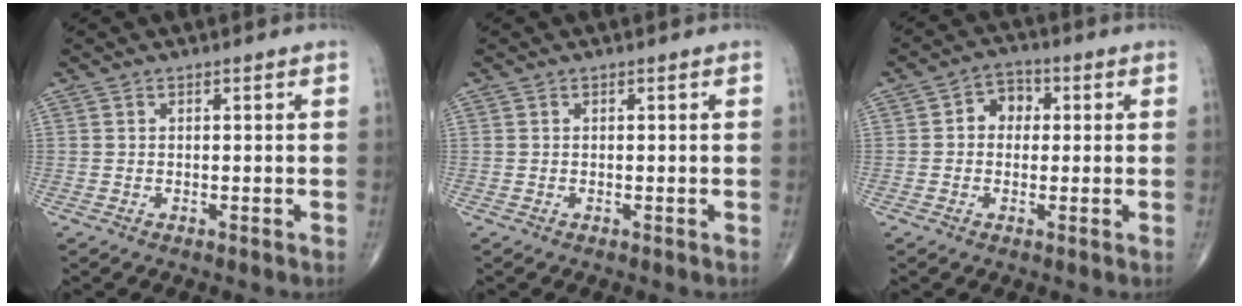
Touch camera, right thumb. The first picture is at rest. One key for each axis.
{"total": 0.0}
{"total": 5.1, "fx": 0.5, "fy": 4.1, "fz": 2.9, "tx": -0.019, "ty": 0.015, "tz": -0.001}